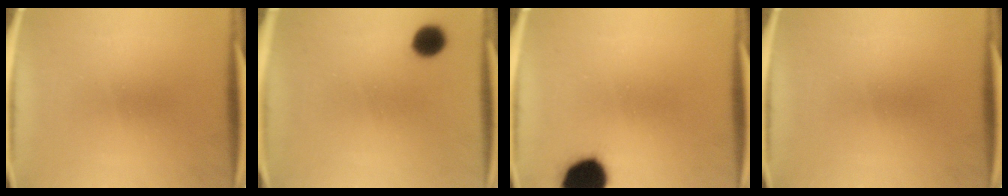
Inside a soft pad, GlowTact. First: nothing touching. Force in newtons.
{"total": 5.1}
{"total": 13.9}
{"total": 0.0}